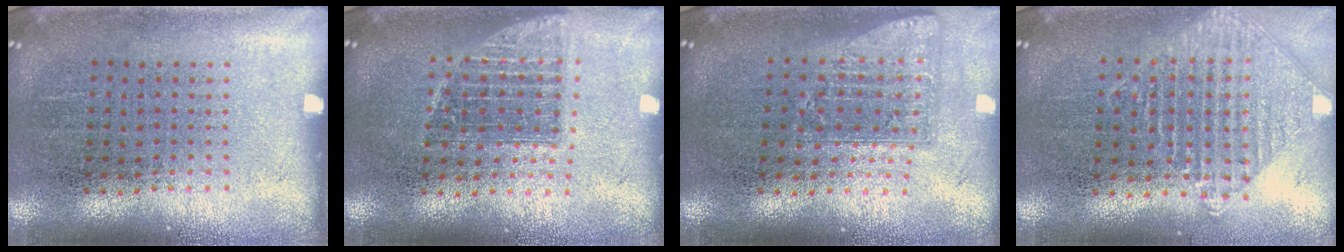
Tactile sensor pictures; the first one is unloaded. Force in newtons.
{"total": 1.3, "press": 1.1, "slide": 0.8}
{"total": 1.7, "press": 1.3, "slide": 1.1}
{"total": 1.0, "press": 1.0, "slide": 0.1}